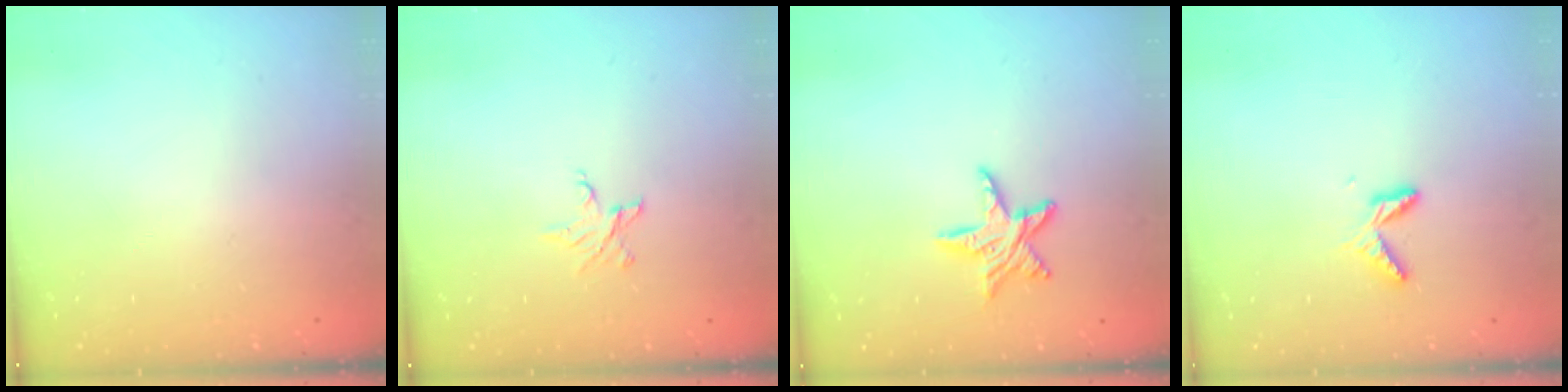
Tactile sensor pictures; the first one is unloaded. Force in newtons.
{"total": 3.8, "press": 3.8, "slide": 0.5}
{"total": 8.9, "press": 8.9, "slide": 0.5}
{"total": 5.2, "press": 5.1, "slide": 0.5}